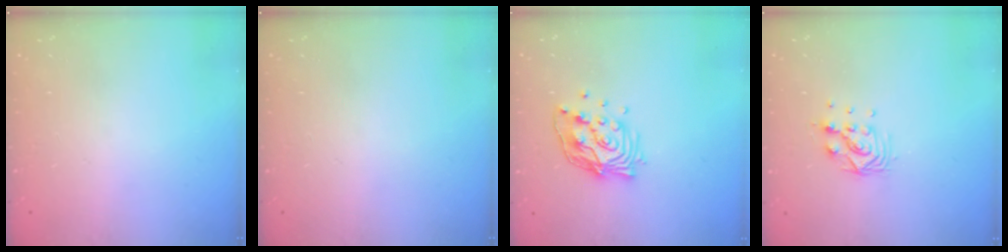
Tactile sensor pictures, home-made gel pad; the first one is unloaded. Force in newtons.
{"total": 0.0}
{"total": 13.1, "press": 13.1, "slide": 1.2}
{"total": 8.8, "press": 8.8, "slide": 0.6}